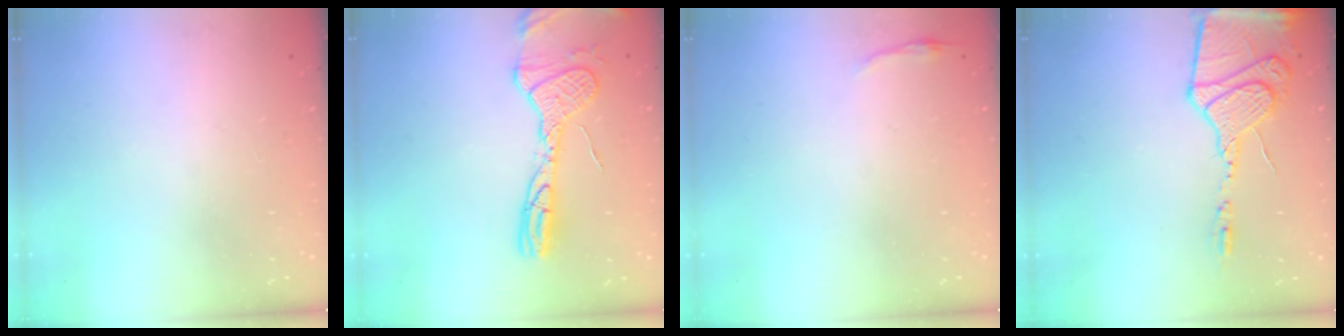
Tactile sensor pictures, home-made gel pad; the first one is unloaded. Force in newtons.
{"total": 14.2, "press": 14.2, "slide": 1.3}
{"total": 2.8, "press": 2.8, "slide": 0.6}
{"total": 15.2, "press": 15.1, "slide": 2.1}